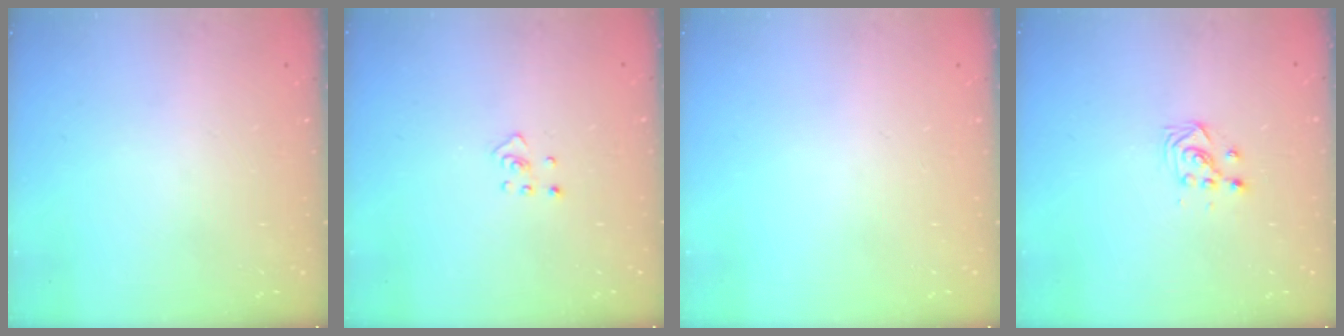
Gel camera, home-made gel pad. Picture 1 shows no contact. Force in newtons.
{"total": 2.4, "press": 2.3, "slide": 0.4}
{"total": 0.0}
{"total": 2.7, "press": 2.7, "slide": 0.3}